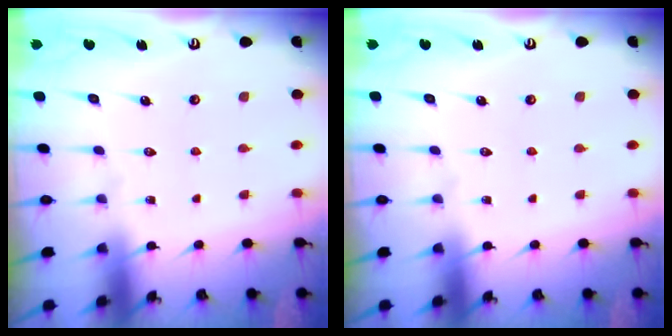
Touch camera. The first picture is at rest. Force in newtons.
{"total": 0.0}